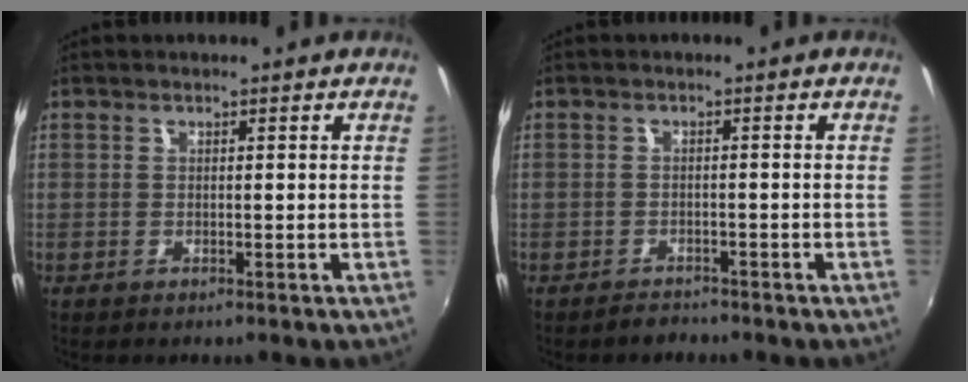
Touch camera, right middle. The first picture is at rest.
{"total": 2.0, "force": [-1.8, 0.8, 0.1], "torque": [-0.009, -0.001, -0.030]}